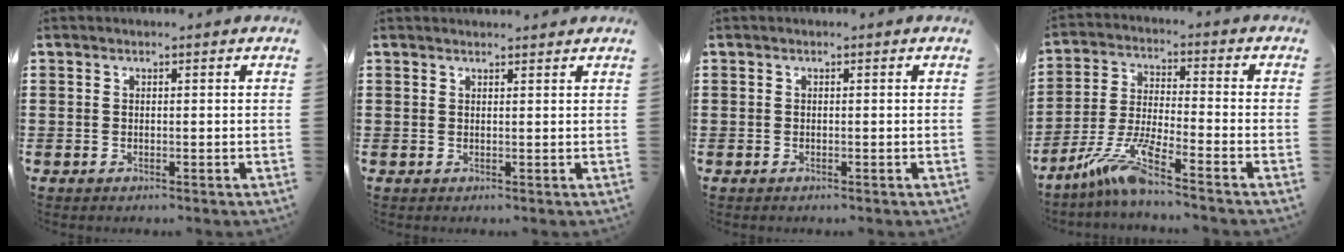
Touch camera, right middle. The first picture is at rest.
{"total": 1.3, "force": [1.3, -0.1, 0.1], "torque": [-0.004, 0.000, 0.025]}
{"total": 0.0}
{"total": 8.2, "force": [-6.0, 0.2, 5.6], "torque": [-0.128, -0.017, -0.121]}